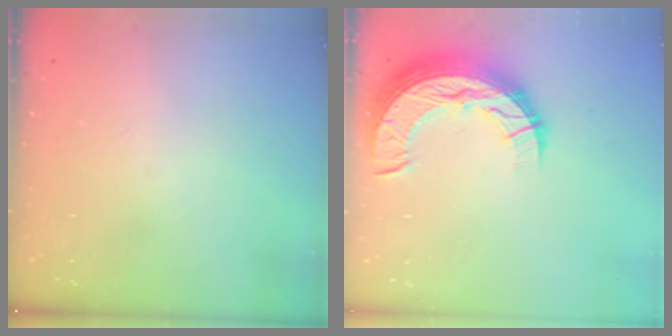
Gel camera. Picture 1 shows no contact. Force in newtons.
{"total": 15.0, "press": 15.0, "slide": 1.0}